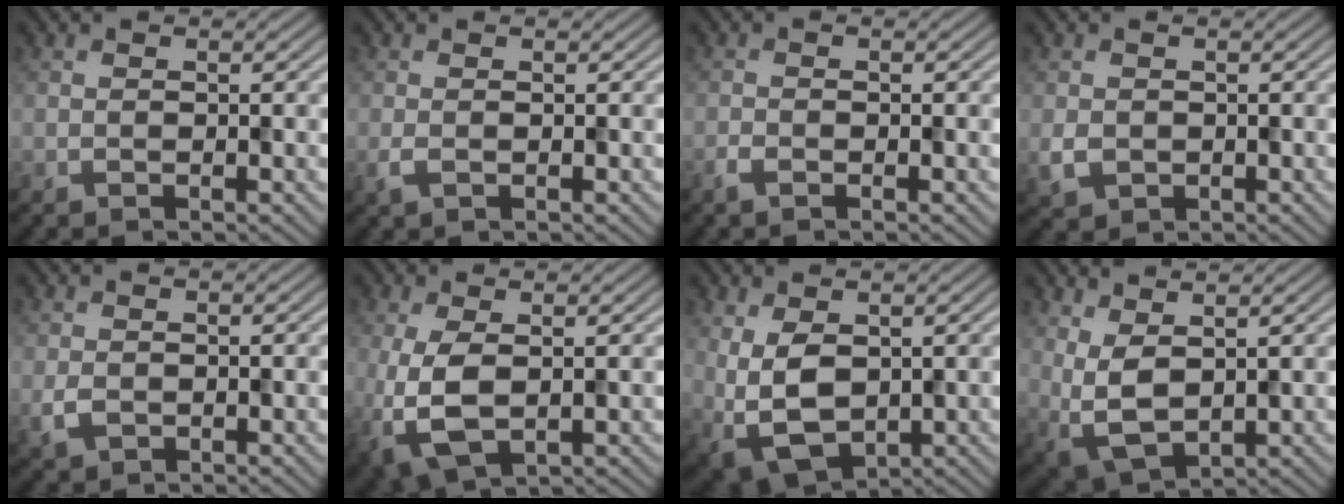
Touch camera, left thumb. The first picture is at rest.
{"total": 1.2, "force": [-0.2, 0.6, 1.0], "torque": [-0.029, -0.003, -0.006]}
{"total": 1.2, "force": [-0.9, 0.4, 0.8], "torque": [-0.018, -0.001, -0.020]}
{"total": 2.3, "force": [-0.2, 2.0, 1.2], "torque": [-0.032, -0.007, -0.004]}
{"total": 2.0, "force": [-0.5, 1.4, 1.4], "torque": [-0.037, -0.009, -0.009]}
{"total": 6.0, "force": [-0.8, 3.1, 5.0], "torque": [-0.128, -0.009, -0.014]}
{"total": 8.1, "force": [0.8, 4.9, 6.4], "torque": [-0.166, -0.011, 0.017]}
{"total": 6.1, "force": [2.3, 2.9, 4.9], "torque": [-0.134, -0.004, 0.049]}